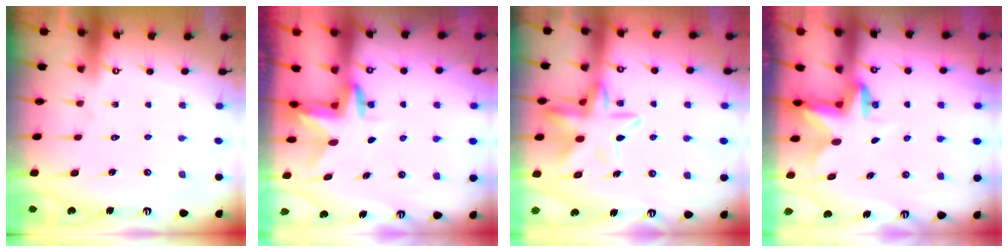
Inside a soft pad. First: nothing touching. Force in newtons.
{"total": 2.8, "press": 2.8, "slide": 0.1}
{"total": 13.1, "press": 13.1, "slide": 1.2}
{"total": 2.6, "press": 2.6, "slide": 0.4}